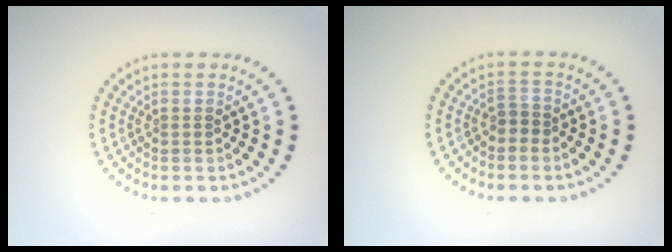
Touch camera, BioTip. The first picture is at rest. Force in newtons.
{"total": 1.3, "press": 1.0, "slide": 0.8}